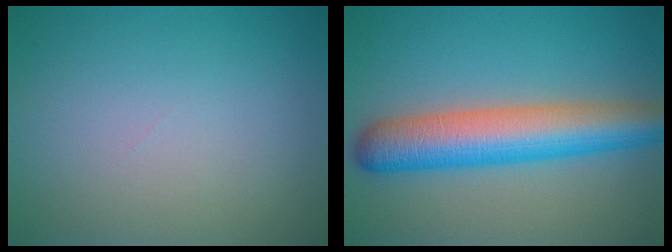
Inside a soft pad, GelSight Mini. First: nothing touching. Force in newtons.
{"total": 7.9, "press": 7.9, "slide": 0.2}